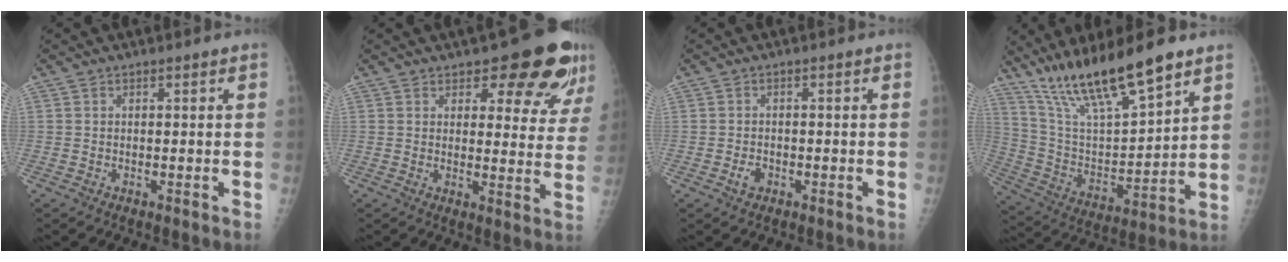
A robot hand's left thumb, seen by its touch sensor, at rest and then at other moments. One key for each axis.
{"total": 12.7, "fx": 9.5, "fy": 4.9, "fz": 7.0, "tx": -0.040, "ty": -0.062, "tz": 0.104}
{"total": 1.8, "fx": -0.9, "fy": 1.3, "fz": 1.0, "tx": -0.015, "ty": 0.005, "tz": -0.015}
{"total": 19.7, "fx": 14.2, "fy": 4.0, "fz": 13.0, "tx": -0.215, "ty": -0.059, "tz": 0.267}